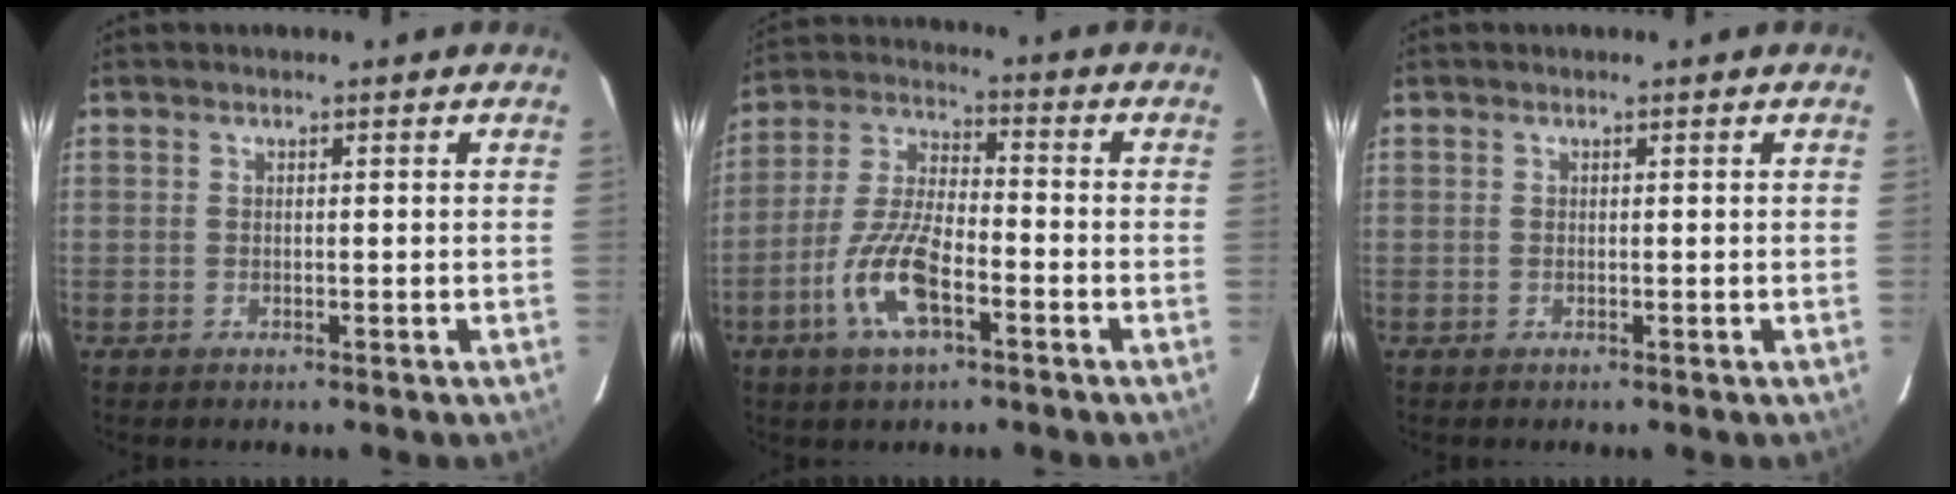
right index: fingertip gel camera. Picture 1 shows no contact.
{"total": 11.5, "force": [-5.4, 4.0, 9.4], "torque": [-0.202, -0.002, -0.104]}
{"total": 0.0}